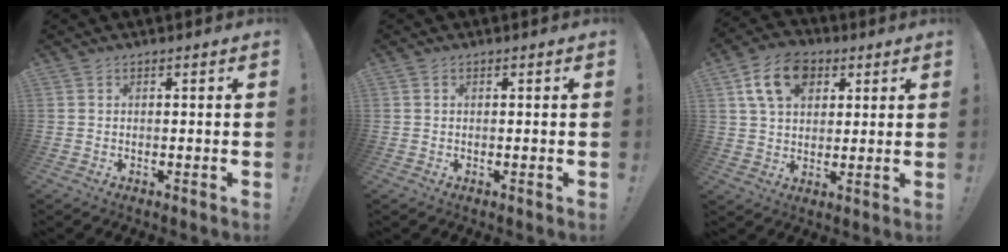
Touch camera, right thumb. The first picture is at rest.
{"total": 0.5, "force": [0.2, 0.3, 0.4], "torque": [-0.016, 0.005, 0.006]}
{"total": 13.1, "force": [5.6, 9.0, 7.8], "torque": [-0.132, 0.000, 0.109]}